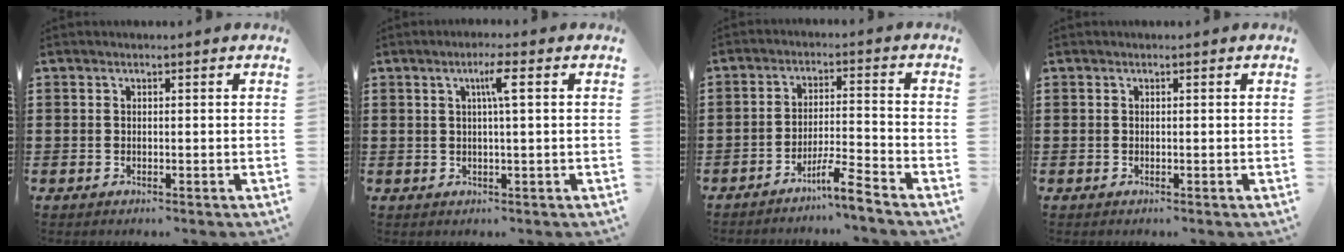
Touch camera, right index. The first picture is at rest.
{"total": 3.6, "force": [0.9, -0.3, 3.5], "torque": [-0.067, -0.002, 0.010]}
{"total": 5.6, "force": [-4.7, -0.3, 2.9], "torque": [-0.056, -0.008, -0.090]}
{"total": 0.0}